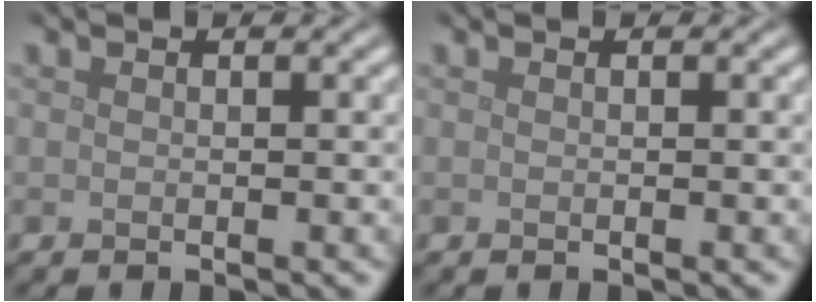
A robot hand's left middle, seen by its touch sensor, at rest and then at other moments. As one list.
[{"total": 0.0}]